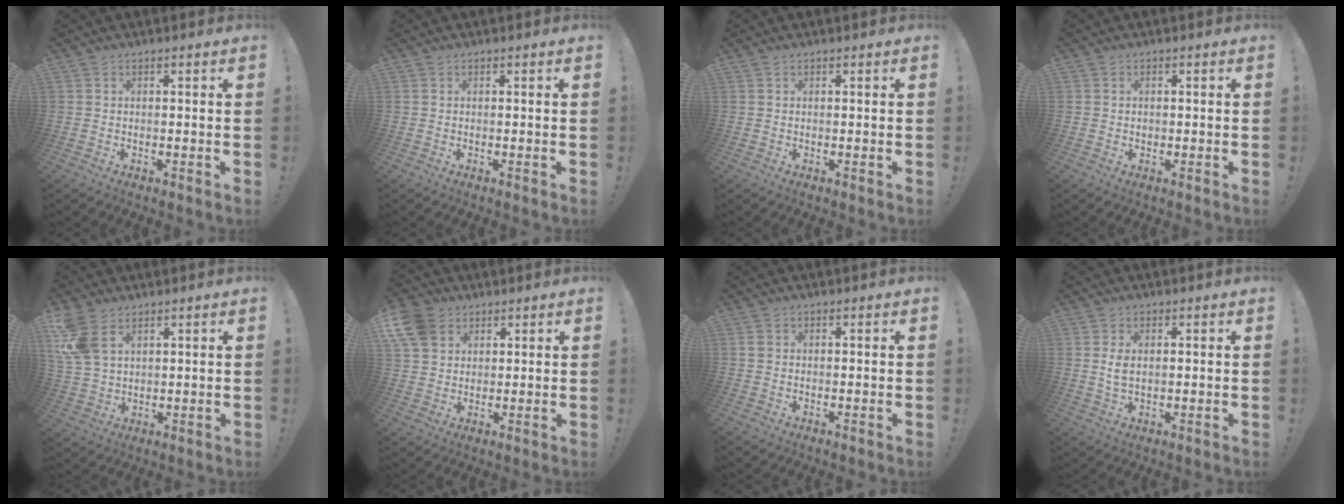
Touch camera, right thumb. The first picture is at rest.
{"total": 0.0}
{"total": 0.0}
{"total": 0.6, "force": [0.1, 0.6, 0.1], "torque": [-0.002, 0.002, 0.001]}
{"total": 9.1, "force": [4.6, 5.7, 5.4], "torque": [-0.111, -0.011, 0.091]}
{"total": 9.2, "force": [4.5, 7.0, 4.0], "torque": [-0.079, -0.024, 0.089]}
{"total": 1.3, "force": [0.3, 1.0, 0.6], "torque": [-0.004, 0.001, 0.005]}
{"total": 3.6, "force": [0.7, 1.9, 3.0], "torque": [-0.054, -0.004, 0.007]}